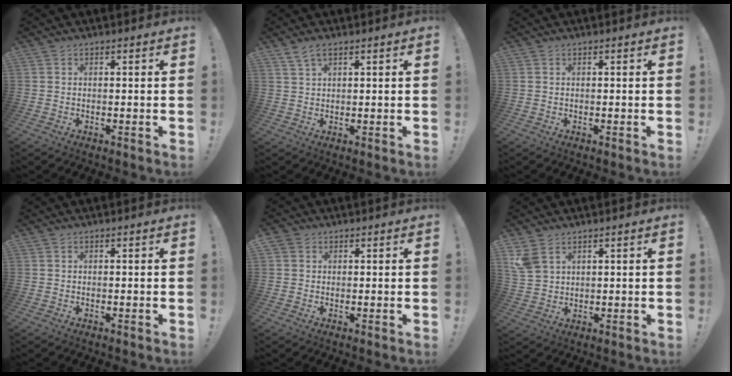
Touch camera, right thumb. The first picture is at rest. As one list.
[{"total": 3.5, "force": [2.3, 1.1, 2.5], "torque": [-0.044, -0.006, 0.041]}, {"total": 0.0}, {"total": 0.0}, {"total": 2.1, "force": [1.1, 1.7, 0.7], "torque": [-0.009, -0.002, 0.021]}, {"total": 5.7, "force": [3.2, 3.6, 3.0], "torque": [-0.061, -0.010, 0.064]}]